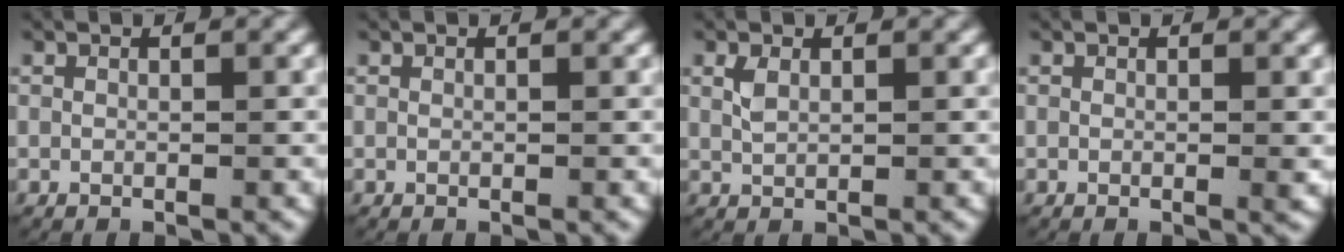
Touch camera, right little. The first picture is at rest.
{"total": 0.0}
{"total": 1.2, "force": [0.5, 0.6, 0.8], "torque": [-0.023, -0.001, 0.015]}
{"total": 0.6, "force": [0.1, 0.0, 0.6], "torque": [-0.004, -0.002, 0.001]}